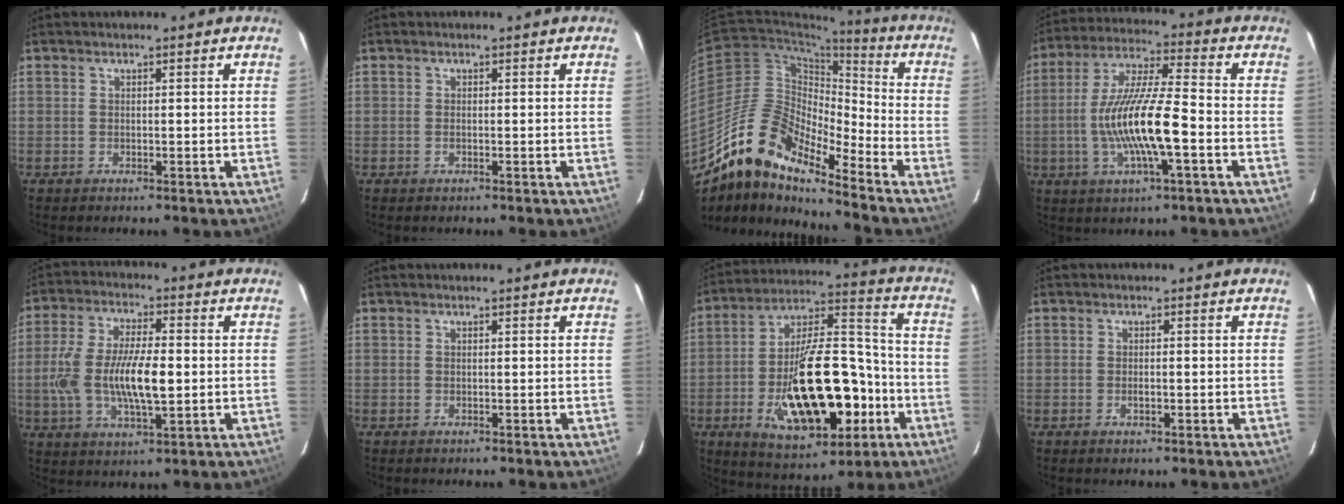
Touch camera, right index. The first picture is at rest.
{"total": 0.6, "force": [-0.2, 0.3, 0.4], "torque": [-0.011, 0.000, -0.005]}
{"total": 14.5, "force": [-12.1, 3.5, 7.1], "torque": [-0.111, 0.004, -0.242]}
{"total": 15.1, "force": [-3.6, 2.2, 14.5], "torque": [-0.285, -0.002, -0.069]}
{"total": 13.4, "force": [-1.2, 4.7, 12.5], "torque": [-0.250, -0.002, -0.021]}
{"total": 0.0}
{"total": 23.8, "force": [-7.3, 10.7, 19.9], "torque": [-0.356, 0.016, -0.097]}
{"total": 1.5, "force": [-0.5, 0.7, 1.2], "torque": [-0.022, 0.002, -0.008]}